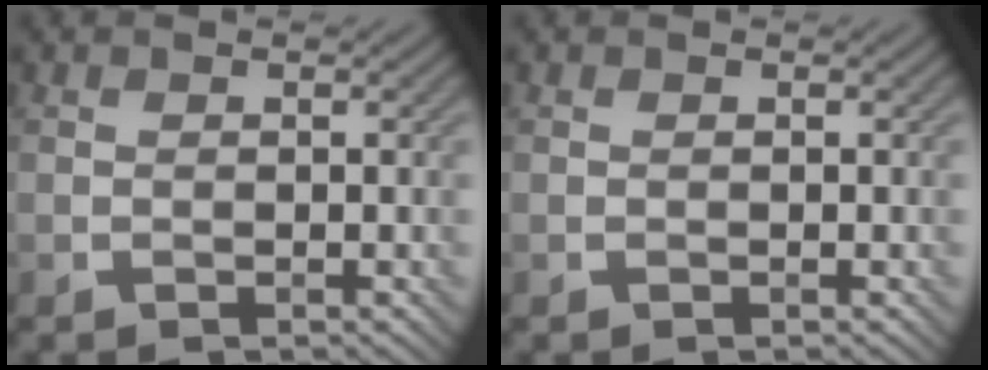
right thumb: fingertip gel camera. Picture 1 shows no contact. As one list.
[{"total": 0.0}]